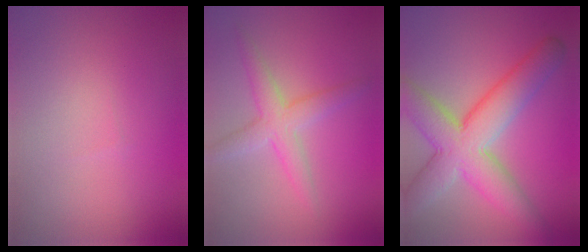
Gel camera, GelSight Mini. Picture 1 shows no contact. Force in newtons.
{"total": 3.2, "press": 3.2, "slide": 0.1}
{"total": 8.4, "press": 8.4, "slide": 0.4}